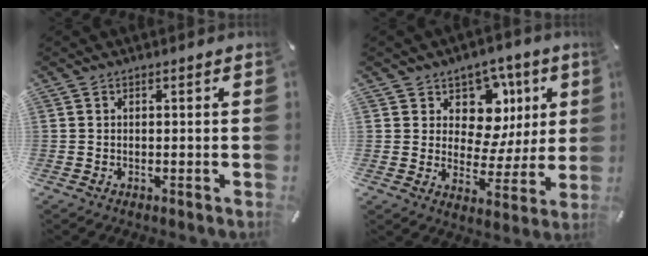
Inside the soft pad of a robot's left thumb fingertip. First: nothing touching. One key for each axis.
{"total": 11.2, "fx": 4.4, "fy": 9.0, "fz": 4.9, "tx": -0.049, "ty": -0.043, "tz": 0.079}